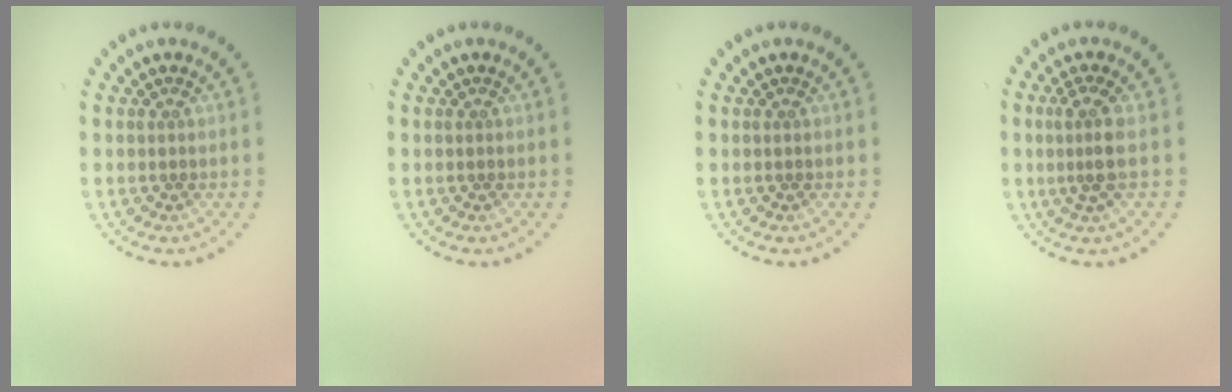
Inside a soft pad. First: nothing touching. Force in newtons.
{"total": 0.0}
{"total": 0.0}
{"total": 2.4, "press": 1.8, "slide": 1.6}